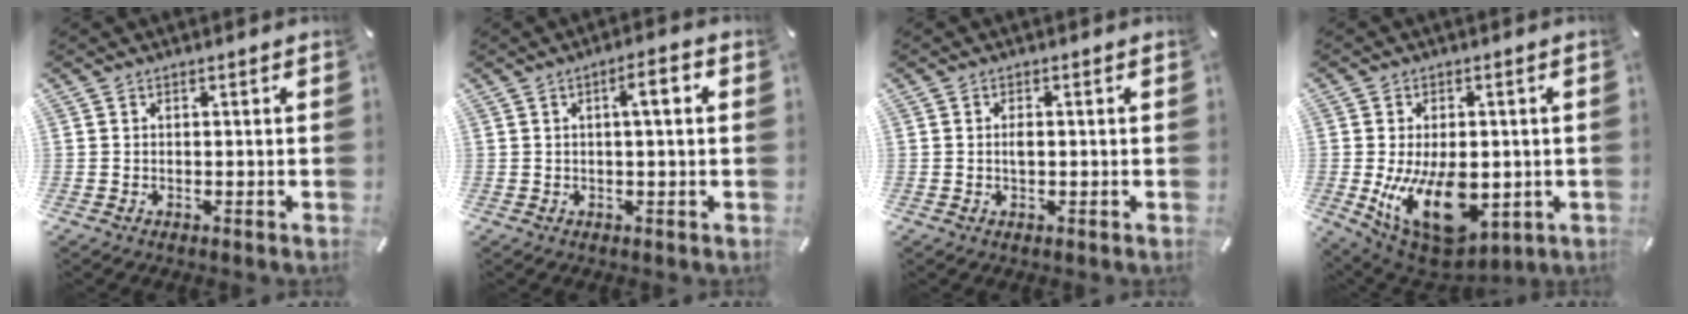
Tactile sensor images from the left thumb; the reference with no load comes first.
{"total": 5.0, "force": [1.0, 0.9, 4.8], "torque": [-0.078, -0.001, 0.009]}
{"total": 1.8, "force": [0.0, 0.8, 1.6], "torque": [-0.031, 0.002, -0.001]}
{"total": 17.4, "force": [-2.8, 10.3, 13.8], "torque": [-0.239, -0.018, -0.037]}